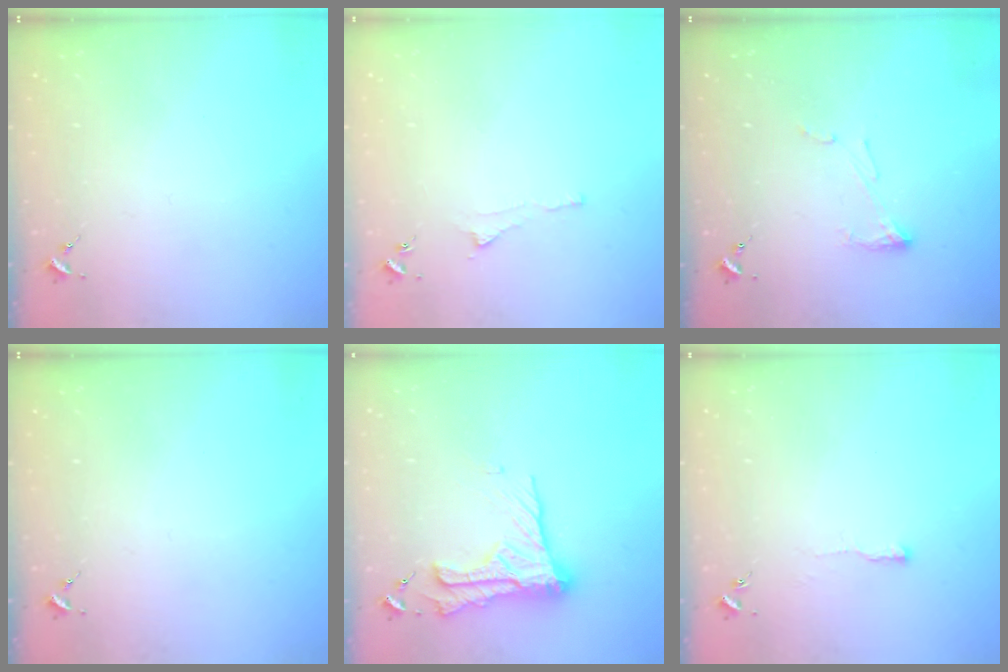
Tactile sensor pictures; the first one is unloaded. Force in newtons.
{"total": 3.3, "press": 3.3, "slide": 0.5}
{"total": 5.4, "press": 5.4, "slide": 0.8}
{"total": 0.0}
{"total": 16.9, "press": 16.9, "slide": 1.4}
{"total": 3.1, "press": 3.1, "slide": 0.6}